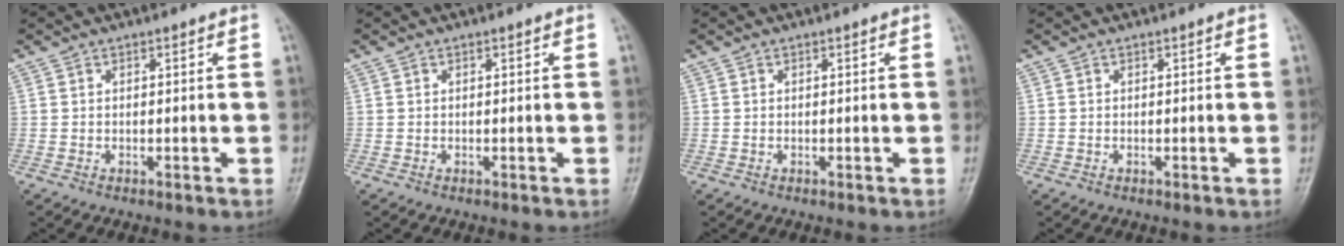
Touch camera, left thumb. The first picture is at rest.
{"total": 0.0}
{"total": 0.0}
{"total": 0.0}